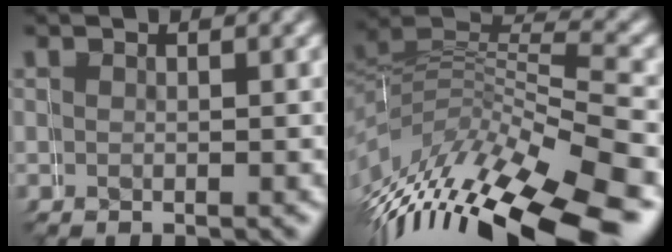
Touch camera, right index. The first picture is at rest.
{"total": 10.3, "force": [-3.7, 7.4, 6.1], "torque": [-0.136, -0.025, -0.046]}